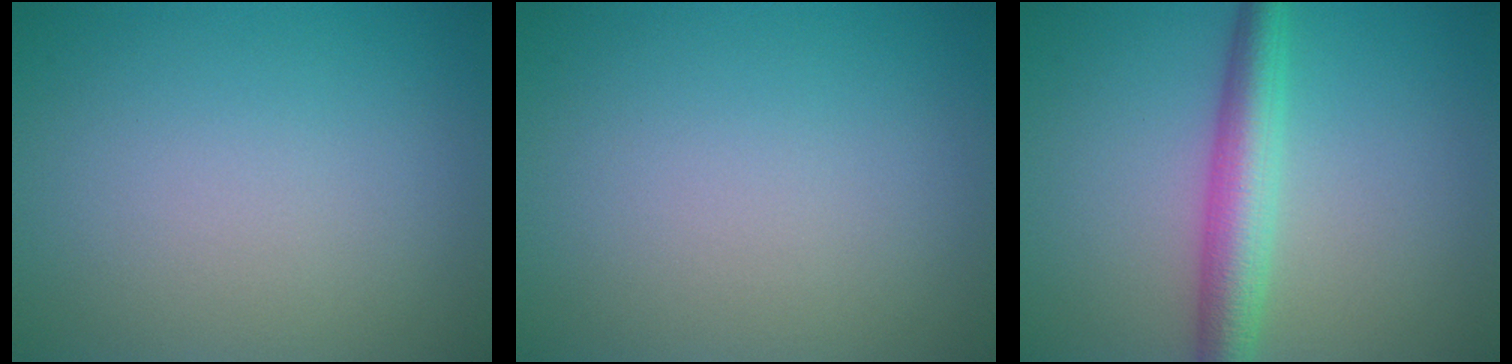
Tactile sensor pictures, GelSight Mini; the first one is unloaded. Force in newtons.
{"total": 0.0}
{"total": 4.6, "press": 4.5, "slide": 0.1}